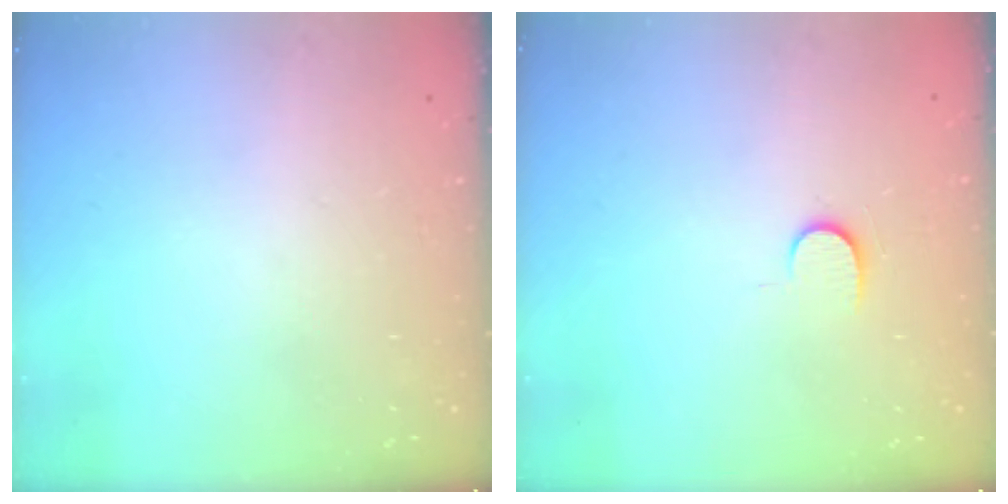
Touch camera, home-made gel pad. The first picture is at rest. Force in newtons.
{"total": 7.0, "press": 7.0, "slide": 0.8}